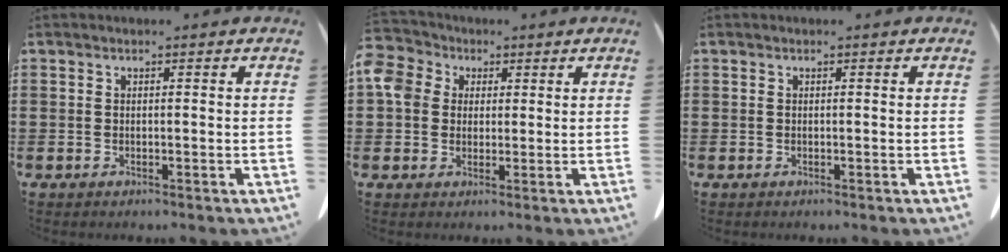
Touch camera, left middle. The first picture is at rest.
{"total": 5.7, "force": [1.7, 5.0, 2.1], "torque": [-0.078, 0.012, 0.028]}
{"total": 0.0}